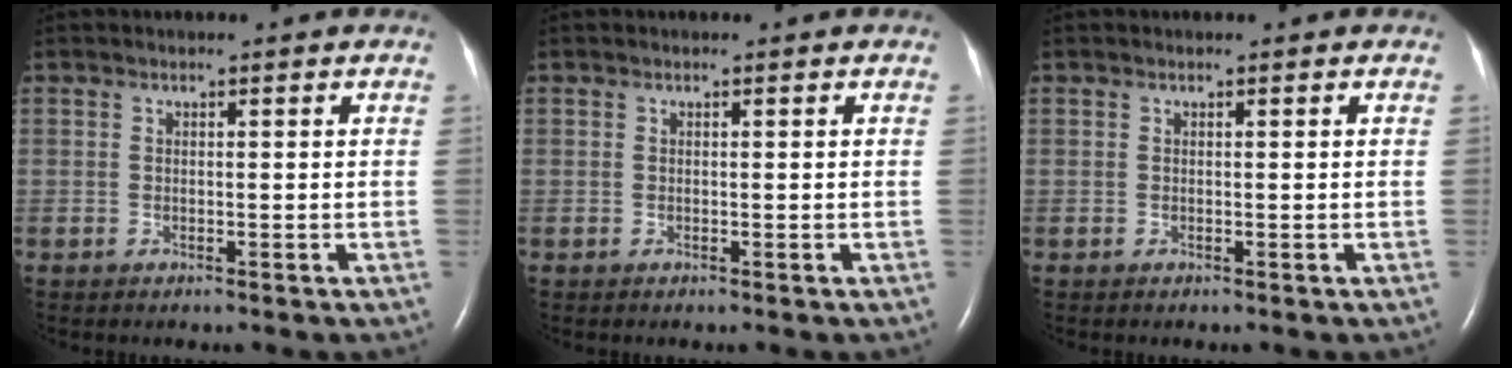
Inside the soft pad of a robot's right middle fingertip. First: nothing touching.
{"total": 0.0}
{"total": 0.0}